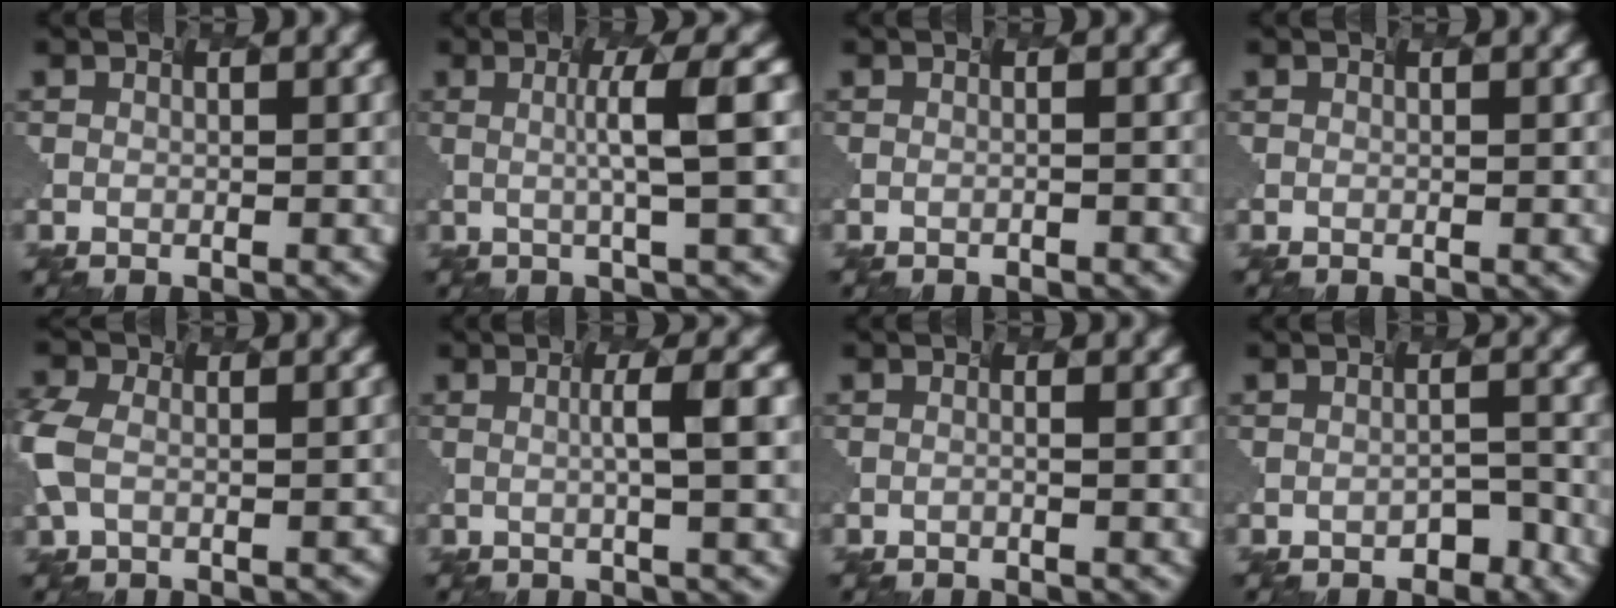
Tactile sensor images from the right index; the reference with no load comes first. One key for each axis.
{"total": 3.3, "fx": -0.3, "fy": -0.2, "fz": 3.3, "tx": -0.064, "ty": 0.008, "tz": 0.006}
{"total": 0.7, "fx": -0.3, "fy": 0.3, "fz": 0.5, "tx": 0.003, "ty": 0.003, "tz": -0.009}
{"total": 0.0}
{"total": 5.2, "fx": -1.8, "fy": 3.4, "fz": 3.5, "tx": -0.095, "ty": -0.004, "tz": -0.027}
{"total": 2.0, "fx": -0.4, "fy": -0.2, "fz": 2.0, "tx": -0.040, "ty": 0.008, "tz": 0.001}
{"total": 0.8, "fx": -0.2, "fy": 0.5, "fz": 0.7, "tx": 0.004, "ty": 0.003, "tz": -0.018}
{"total": 1.8, "fx": -1.7, "fy": 0.4, "fz": 0.5, "tx": -0.021, "ty": -0.005, "tz": -0.010}